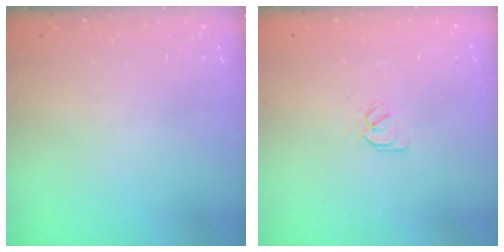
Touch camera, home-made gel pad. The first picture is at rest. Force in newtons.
{"total": 2.2, "press": 2.1, "slide": 0.6}